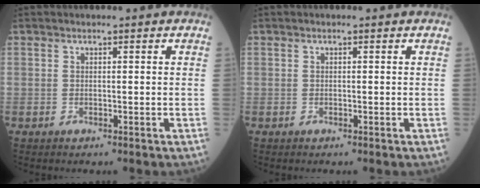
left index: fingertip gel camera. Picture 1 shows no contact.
{"total": 0.0}